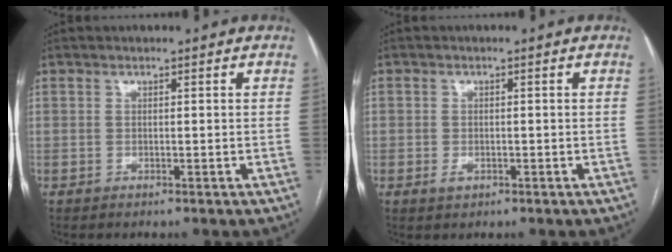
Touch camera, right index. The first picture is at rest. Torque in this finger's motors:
{"motor_torque": [-0.61, 0.48, -1.05, -0.21]}